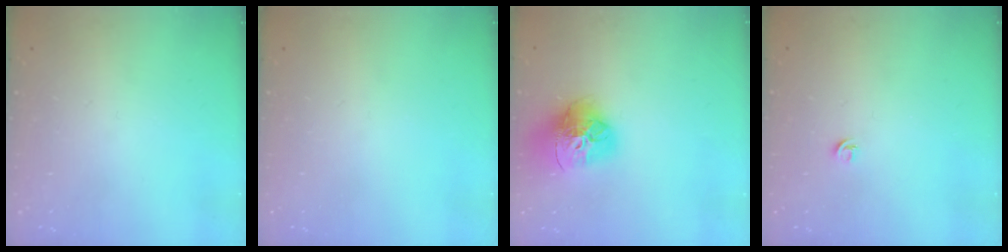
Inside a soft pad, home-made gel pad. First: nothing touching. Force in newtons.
{"total": 0.0}
{"total": 18.0, "press": 17.9, "slide": 1.8}
{"total": 3.6, "press": 3.6, "slide": 0.5}